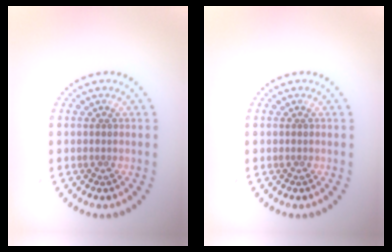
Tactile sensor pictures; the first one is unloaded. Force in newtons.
{"total": 0.0}